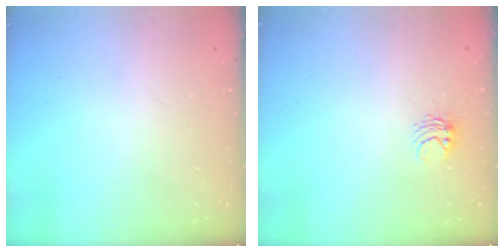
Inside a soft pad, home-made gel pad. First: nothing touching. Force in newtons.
{"total": 3.9, "press": 3.9, "slide": 0.4}